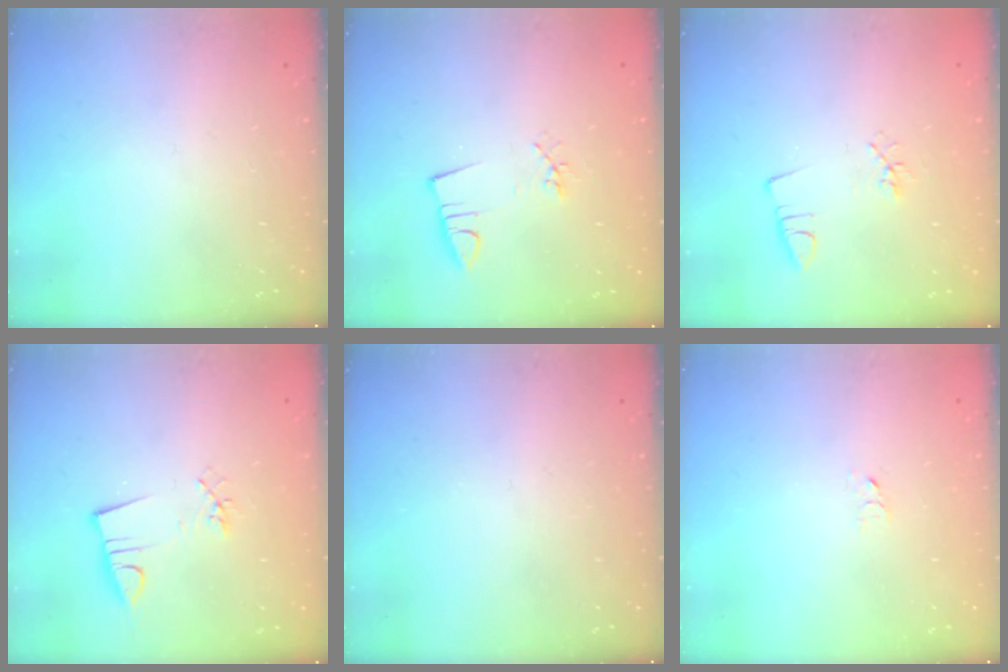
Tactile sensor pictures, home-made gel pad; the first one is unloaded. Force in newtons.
{"total": 2.9, "press": 1.5, "slide": 2.5}
{"total": 2.9, "press": 2.5, "slide": 1.4}
{"total": 3.4, "press": 2.1, "slide": 2.8}
{"total": 0.0}
{"total": 2.7, "press": 2.7, "slide": 0.2}